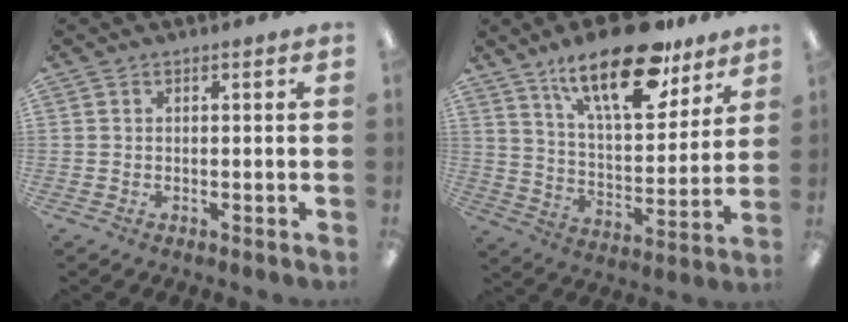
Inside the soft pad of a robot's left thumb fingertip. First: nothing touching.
{"total": 21.0, "force": [14.8, 7.7, 12.7], "torque": [-0.198, -0.085, 0.248]}